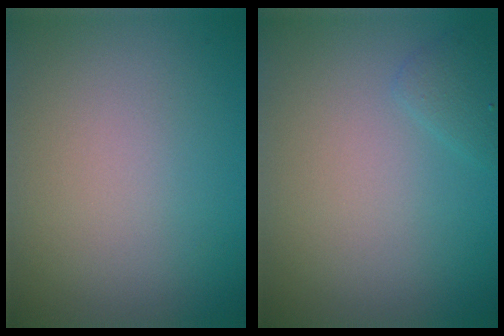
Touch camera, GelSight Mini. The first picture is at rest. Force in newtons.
{"total": 1.1, "press": 1.1, "slide": 0.1}